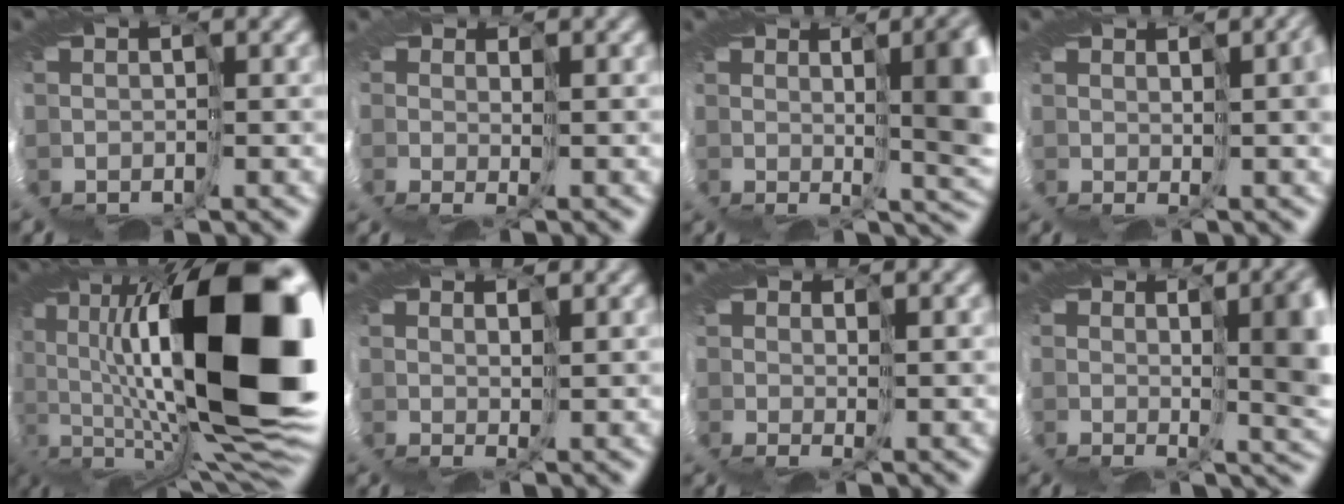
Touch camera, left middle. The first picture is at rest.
{"total": 0.7, "force": [0.3, 0.1, 0.6], "torque": [-0.018, -0.001, 0.004]}
{"total": 9.5, "force": [1.3, 3.5, 8.8], "torque": [-0.112, -0.004, 0.030]}
{"total": 4.0, "force": [1.3, 0.7, 3.7], "torque": [-0.053, 0.005, 0.017]}
{"total": 18.3, "force": [3.0, 8.6, 15.9], "torque": [-0.311, -0.001, 0.047]}
{"total": 2.0, "force": [1.7, -0.1, 0.9], "torque": [-0.009, 0.013, 0.022]}
{"total": 1.4, "force": [1.2, -0.7, 0.2], "torque": [-0.011, 0.003, 0.015]}
{"total": 8.5, "force": [1.4, 3.1, 7.8], "torque": [-0.106, -0.003, 0.030]}